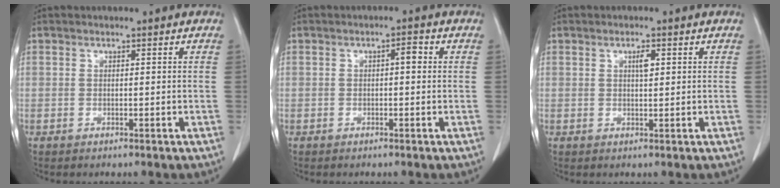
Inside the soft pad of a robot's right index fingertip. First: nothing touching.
{"total": 1.7, "force": [0.2, 0.6, 1.6], "torque": [-0.022, 0.009, 0.003]}
{"total": 1.7, "force": [0.6, 0.5, 1.6], "torque": [-0.027, 0.000, 0.010]}